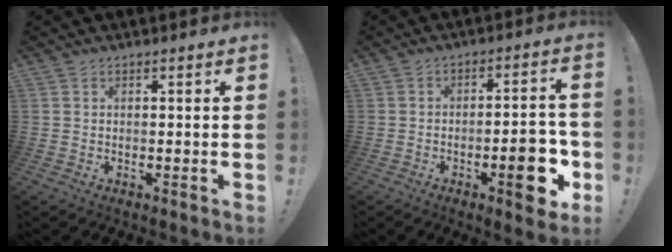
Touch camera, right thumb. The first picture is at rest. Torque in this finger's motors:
{"motor_torque": [2.67, 2.34, 1.27, -1.50, 0.58]}